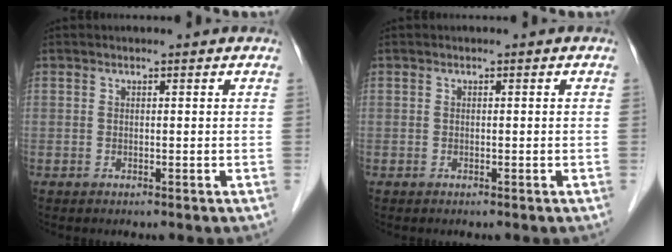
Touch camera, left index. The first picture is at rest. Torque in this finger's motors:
{"motor_torque": [0.01, 0.00, 0.00, 0.00]}